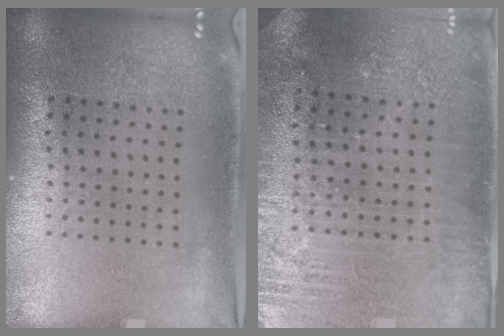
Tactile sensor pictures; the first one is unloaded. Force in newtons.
{"total": 2.9, "press": 2.9, "slide": 0.4}